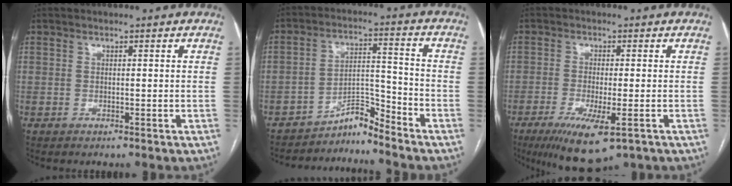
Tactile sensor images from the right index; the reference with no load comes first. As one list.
[{"total": 4.8, "force": [-4.8, 0.1, 0.1], "torque": [0.008, 0.024, -0.081]}, {"total": 9.7, "force": [-5.3, 2.2, 7.8], "torque": [-0.133, -0.026, -0.081]}]